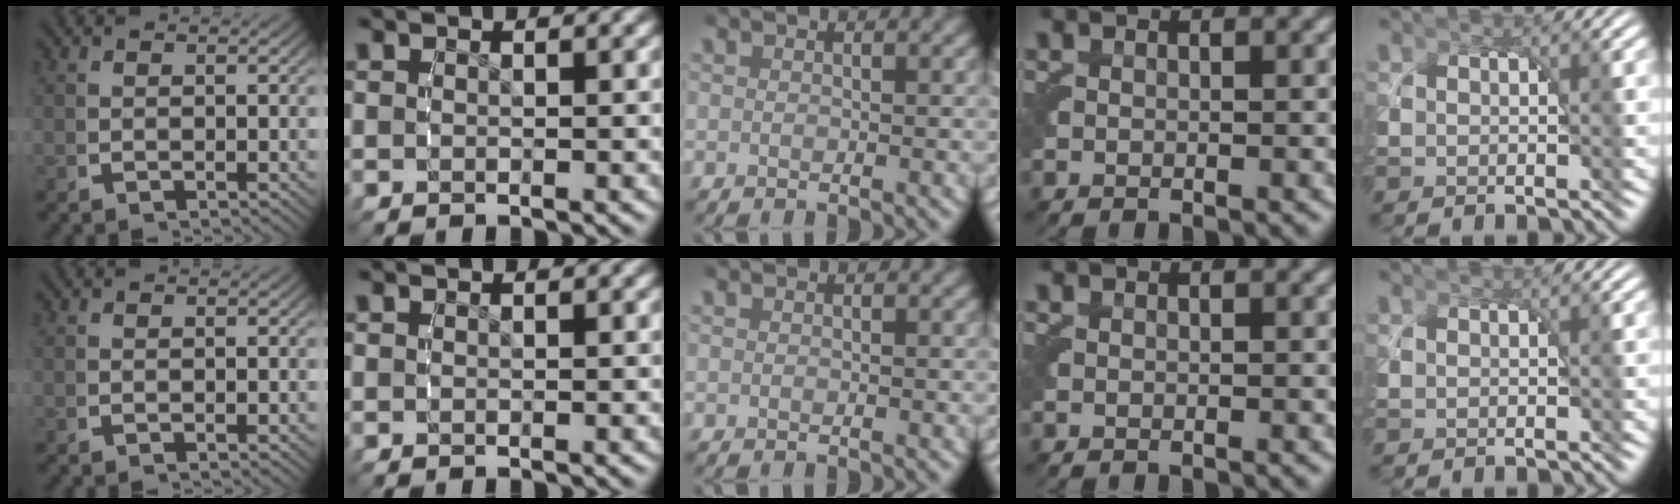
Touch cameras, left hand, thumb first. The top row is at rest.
{}